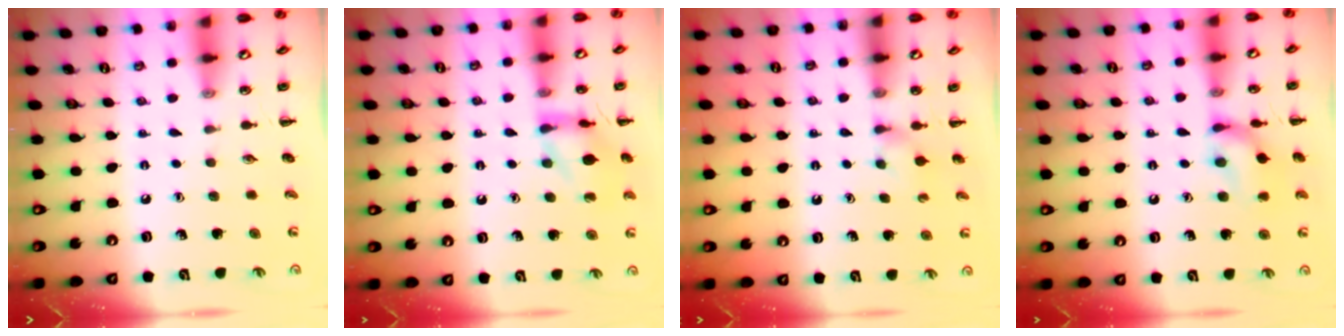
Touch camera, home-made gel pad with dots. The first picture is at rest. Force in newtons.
{"total": 12.6, "press": 12.6, "slide": 0.6}
{"total": 2.9, "press": 2.7, "slide": 1.0}
{"total": 12.0, "press": 12.0, "slide": 0.7}